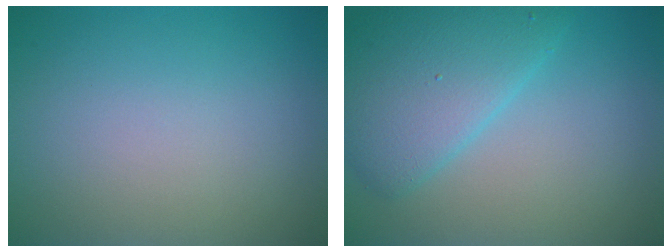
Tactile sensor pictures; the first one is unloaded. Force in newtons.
{"total": 5.4, "press": 5.4, "slide": 0.1}